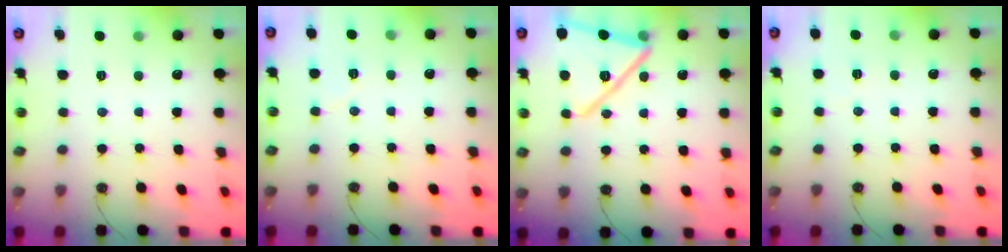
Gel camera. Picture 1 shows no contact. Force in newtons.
{"total": 3.9, "press": 3.6, "slide": 1.4}
{"total": 17.2, "press": 16.9, "slide": 2.8}
{"total": 2.5, "press": 2.3, "slide": 0.9}